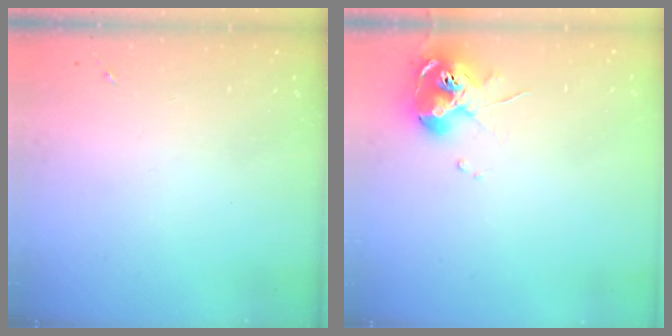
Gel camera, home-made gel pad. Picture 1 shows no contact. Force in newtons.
{"total": 10.5, "press": 10.4, "slide": 1.3}